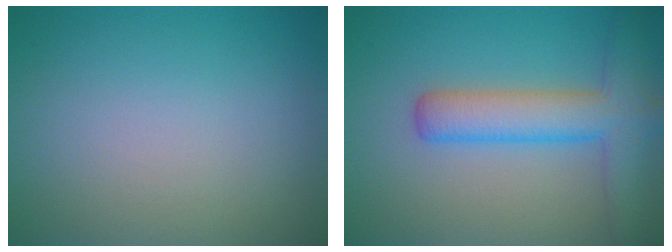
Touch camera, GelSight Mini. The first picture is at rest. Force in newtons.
{"total": 5.8, "press": 5.8, "slide": 0.2}